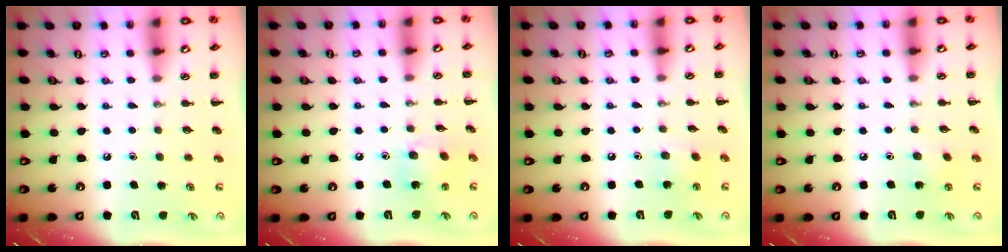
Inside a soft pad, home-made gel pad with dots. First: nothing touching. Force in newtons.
{"total": 8.0, "press": 7.9, "slide": 1.0}
{"total": 4.6, "press": 4.5, "slide": 0.9}
{"total": 3.5, "press": 3.4, "slide": 1.0}